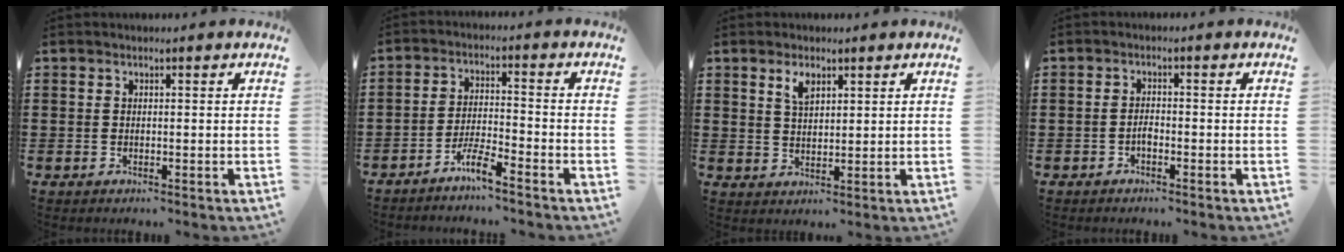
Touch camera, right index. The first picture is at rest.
{"total": 4.6, "force": [-3.9, 0.0, 2.3], "torque": [-0.058, -0.001, -0.080]}
{"total": 3.0, "force": [1.9, 1.4, 1.9], "torque": [-0.042, 0.005, 0.034]}
{"total": 1.4, "force": [-0.8, 0.6, 1.0], "torque": [-0.022, 0.000, -0.015]}